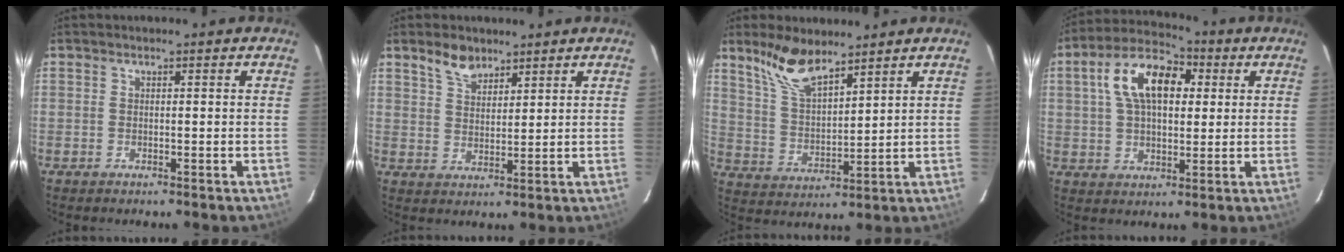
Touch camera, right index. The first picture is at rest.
{"total": 5.0, "force": [3.9, 2.5, 2.1], "torque": [-0.033, 0.007, 0.073]}
{"total": 9.5, "force": [7.4, 3.0, 5.3], "torque": [-0.103, 0.008, 0.155]}
{"total": 13.4, "force": [3.6, 7.5, 10.5], "torque": [-0.192, 0.036, 0.056]}